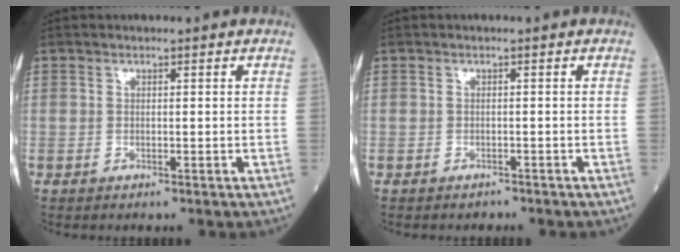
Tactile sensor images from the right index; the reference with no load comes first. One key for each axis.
{"total": 1.2, "fx": -1.1, "fy": 0.5, "fz": 0.0, "tx": -0.004, "ty": 0.001, "tz": -0.018}